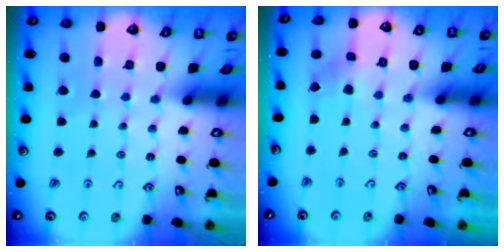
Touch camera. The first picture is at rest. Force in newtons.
{"total": 1.7, "press": 1.7, "slide": 0.2}